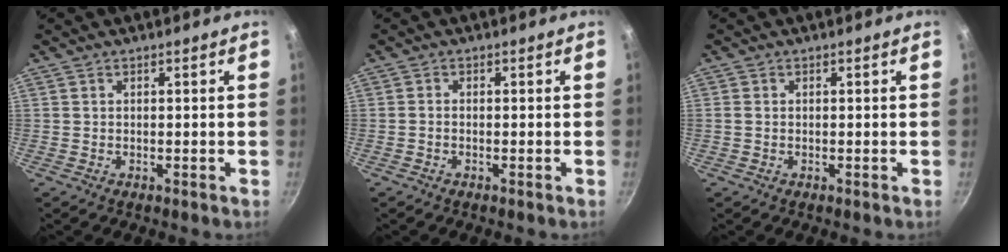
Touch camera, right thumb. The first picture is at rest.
{"total": 0.7, "force": [-0.4, 0.2, 0.4], "torque": [-0.013, 0.005, -0.013]}
{"total": 0.8, "force": [-0.1, 0.7, 0.4], "torque": [-0.008, 0.003, -0.003]}